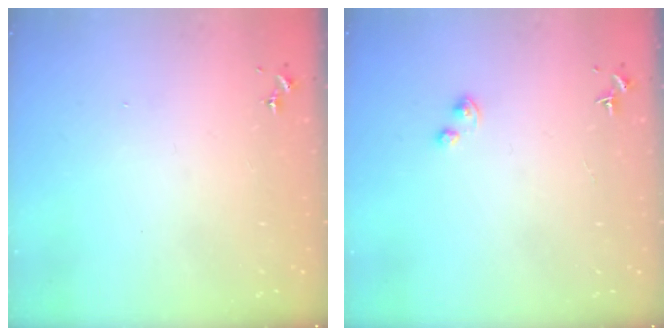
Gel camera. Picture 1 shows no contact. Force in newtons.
{"total": 1.6, "press": 1.5, "slide": 0.3}